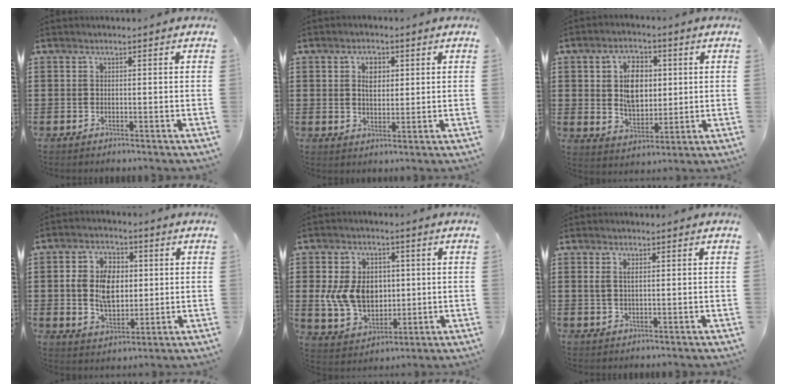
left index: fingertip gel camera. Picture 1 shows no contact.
{"total": 3.5, "force": [1.2, 2.1, 2.5], "torque": [-0.038, 0.006, 0.017]}
{"total": 7.5, "force": [1.6, 4.8, 5.5], "torque": [-0.103, 0.012, 0.025]}
{"total": 8.2, "force": [0.9, 5.5, 5.9], "torque": [-0.128, 0.013, 0.011]}
{"total": 9.4, "force": [0.7, 7.3, 5.9], "torque": [-0.144, 0.010, 0.011]}
{"total": 1.6, "force": [0.5, 0.6, 1.4], "torque": [-0.030, 0.003, 0.009]}